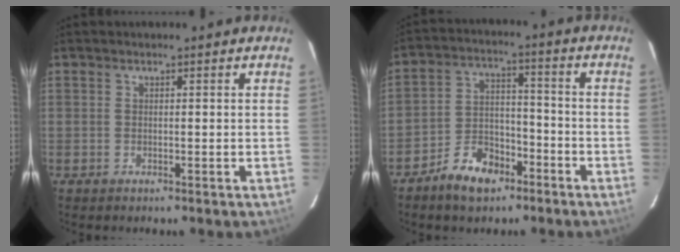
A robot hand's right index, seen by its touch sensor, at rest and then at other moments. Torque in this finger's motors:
{"motor_torque": [0.71, -0.37, 0.34, 0.05]}